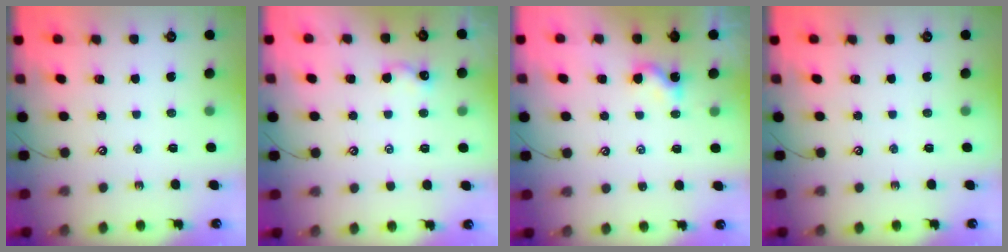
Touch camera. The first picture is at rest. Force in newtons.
{"total": 1.5, "press": 1.5, "slide": 0.3}
{"total": 1.2, "press": 1.2, "slide": 0.2}
{"total": 0.0}